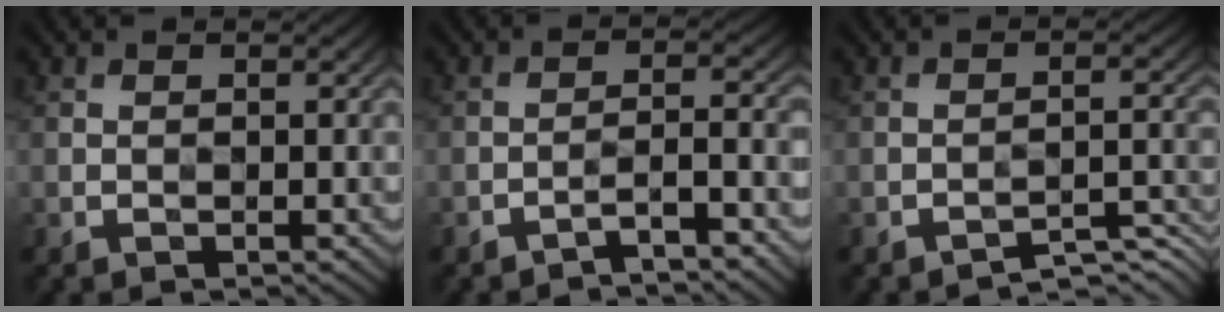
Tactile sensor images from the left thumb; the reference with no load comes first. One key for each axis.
{"total": 3.9, "fx": -2.9, "fy": 0.5, "fz": 2.5, "tx": -0.041, "ty": 0.016, "tz": -0.057}
{"total": 3.3, "fx": -3.0, "fy": 0.3, "fz": 1.3, "tx": -0.015, "ty": 0.010, "tz": -0.049}